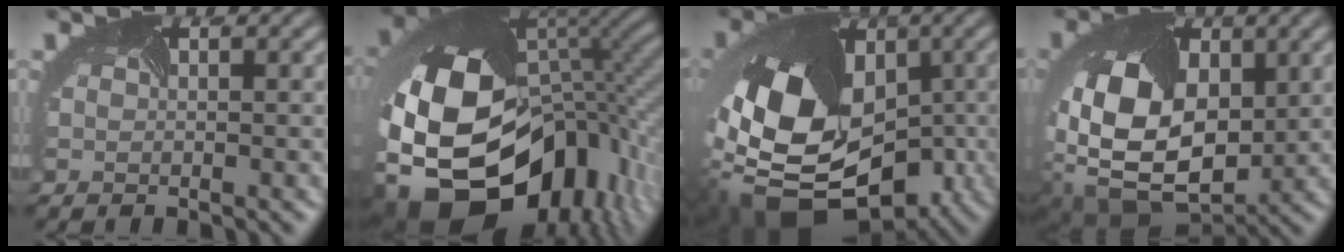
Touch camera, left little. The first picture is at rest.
{"total": 21.7, "force": [-7.7, 15.8, 12.7], "torque": [-0.254, -0.059, -0.113]}
{"total": 16.7, "force": [-4.6, 11.9, 10.9], "torque": [-0.205, -0.012, -0.061]}
{"total": 13.6, "force": [0.8, 9.8, 9.4], "torque": [-0.182, -0.022, 0.032]}